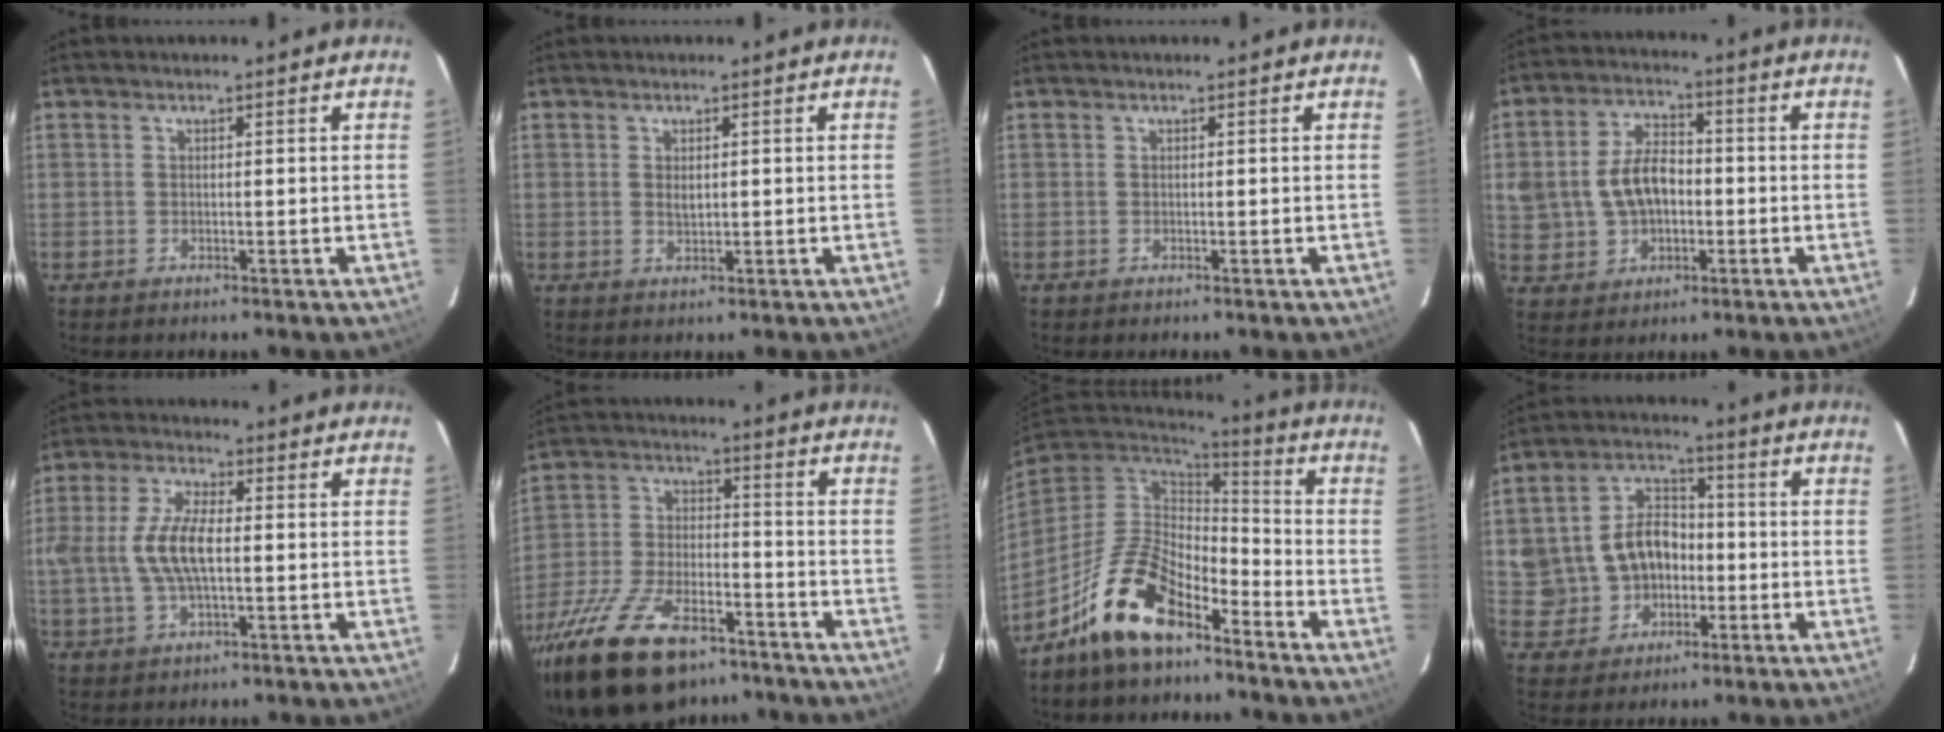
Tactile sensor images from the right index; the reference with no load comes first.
{"total": 1.6, "force": [0.6, 1.0, 1.1], "torque": [-0.018, 0.002, 0.011]}
{"total": 0.0}
{"total": 11.3, "force": [-0.5, 8.3, 7.6], "torque": [-0.166, 0.018, 0.006]}
{"total": 9.7, "force": [-0.4, 4.1, 8.8], "torque": [-0.183, 0.007, -0.007]}
{"total": 22.1, "force": [-15.3, 10.0, 12.3], "torque": [-0.256, -0.019, -0.257]}
{"total": 14.8, "force": [-9.6, 6.7, 9.1], "torque": [-0.186, 0.000, -0.176]}
{"total": 11.3, "force": [-1.2, 9.8, 5.5], "torque": [-0.137, 0.033, -0.005]}